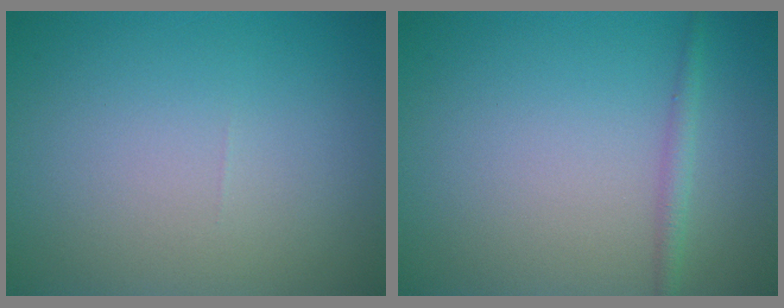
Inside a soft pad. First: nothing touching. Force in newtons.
{"total": 1.3, "press": 1.3, "slide": 0.0}